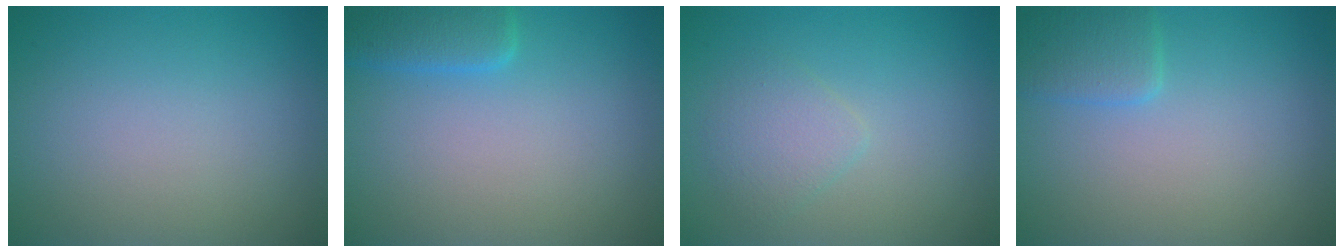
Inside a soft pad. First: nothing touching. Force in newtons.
{"total": 2.9, "press": 2.9, "slide": 0.2}
{"total": 2.0, "press": 1.9, "slide": 0.1}
{"total": 2.1, "press": 2.1, "slide": 0.1}